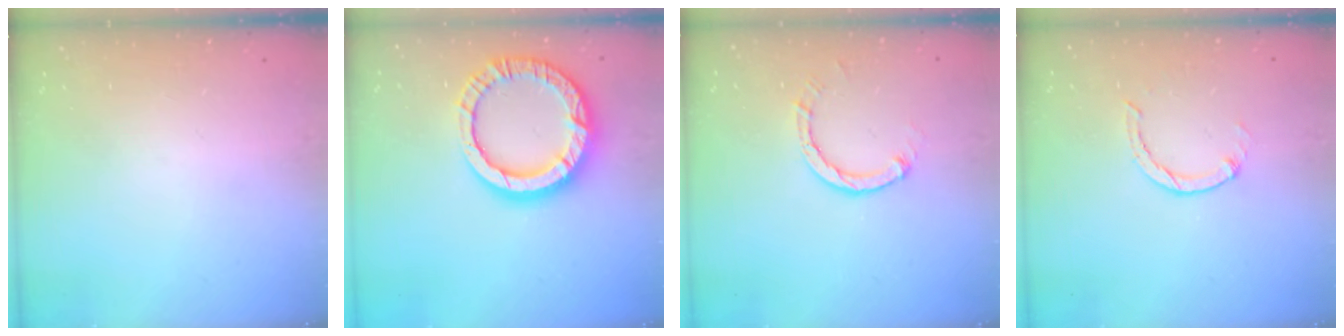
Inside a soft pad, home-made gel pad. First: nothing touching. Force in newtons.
{"total": 16.2, "press": 16.1, "slide": 1.6}
{"total": 3.0, "press": 3.0, "slide": 0.3}
{"total": 1.0, "press": 0.9, "slide": 0.3}